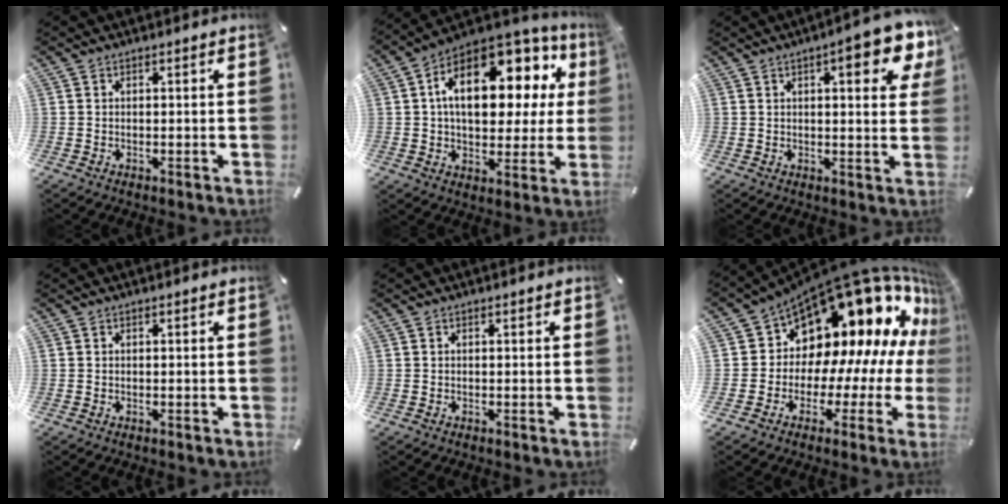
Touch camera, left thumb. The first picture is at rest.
{"total": 19.3, "force": [6.6, 11.1, 14.4], "torque": [-0.218, -0.033, 0.112]}
{"total": 10.6, "force": [5.2, 3.0, 8.8], "torque": [-0.117, -0.023, 0.082]}
{"total": 0.0}
{"total": 0.0}
{"total": 19.7, "force": [11.5, 11.6, 10.9], "torque": [-0.155, -0.123, 0.218]}